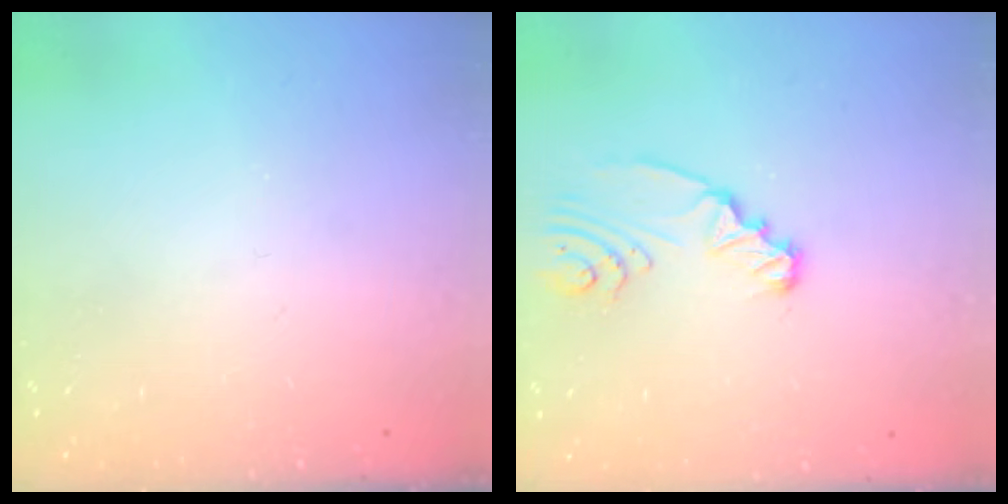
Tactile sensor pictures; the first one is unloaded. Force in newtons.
{"total": 4.1, "press": 4.1, "slide": 0.4}